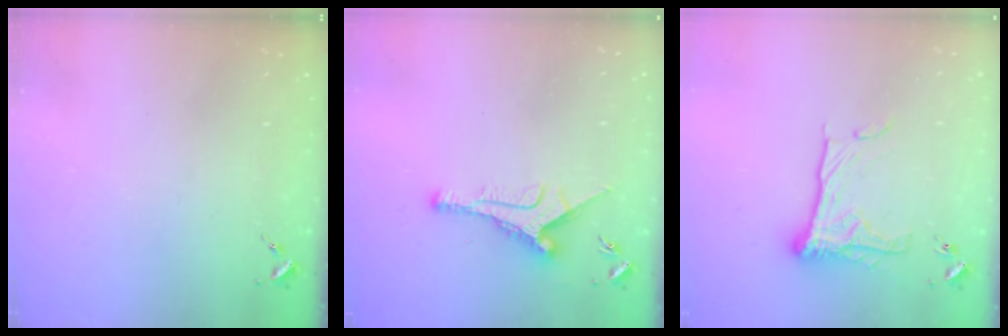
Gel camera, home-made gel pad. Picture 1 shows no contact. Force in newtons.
{"total": 10.2, "press": 10.2, "slide": 0.9}
{"total": 14.6, "press": 14.5, "slide": 1.0}